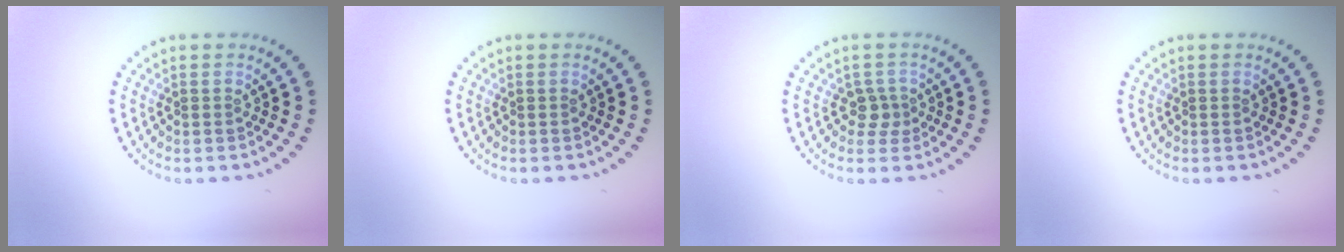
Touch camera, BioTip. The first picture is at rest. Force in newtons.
{"total": 0.0}
{"total": 1.7, "press": 1.4, "slide": 1.0}
{"total": 0.0}